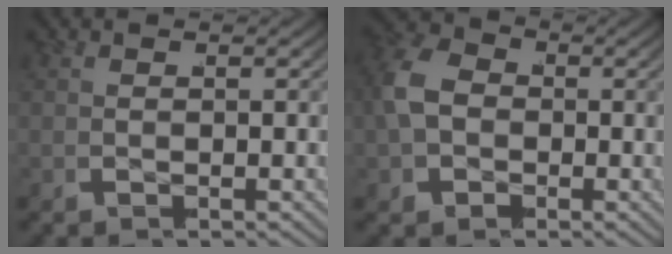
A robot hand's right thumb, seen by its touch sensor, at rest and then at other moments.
{"total": 8.0, "force": [0.2, 6.6, 4.4], "torque": [-0.115, -0.016, 0.008]}